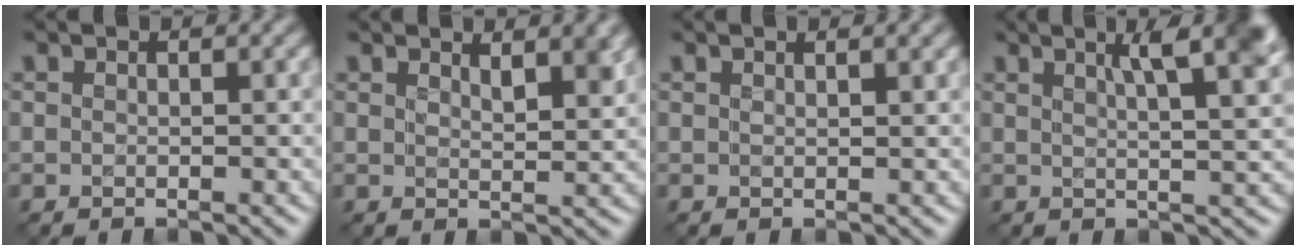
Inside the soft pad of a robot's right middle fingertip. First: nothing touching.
{"total": 2.6, "force": [1.8, 0.7, 1.8], "torque": [-0.025, -0.005, 0.031]}
{"total": 1.2, "force": [1.0, 0.3, 0.7], "torque": [-0.009, 0.000, 0.012]}
{"total": 6.9, "force": [3.3, 2.0, 5.7], "torque": [-0.048, 0.024, 0.038]}